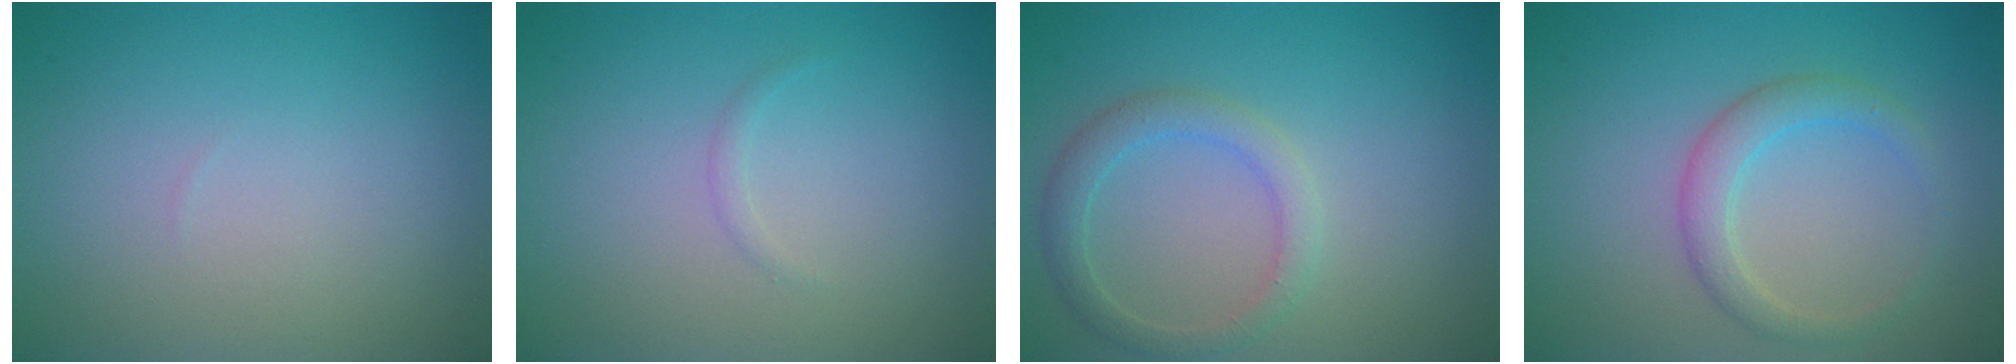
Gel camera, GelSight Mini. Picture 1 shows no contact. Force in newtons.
{"total": 0.5, "press": 0.5, "slide": 0.0}
{"total": 2.5, "press": 2.5, "slide": 0.2}
{"total": 2.7, "press": 2.6, "slide": 0.2}